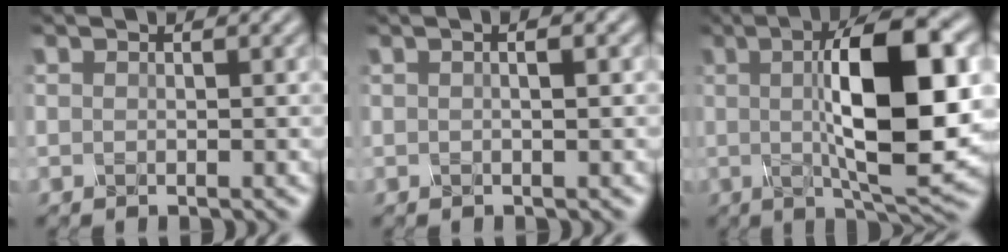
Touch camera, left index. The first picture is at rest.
{"total": 1.9, "force": [0.6, 0.6, 1.7], "torque": [-0.014, -0.001, -0.003]}
{"total": 12.2, "force": [1.1, 3.4, 11.7], "torque": [-0.172, 0.005, 0.018]}